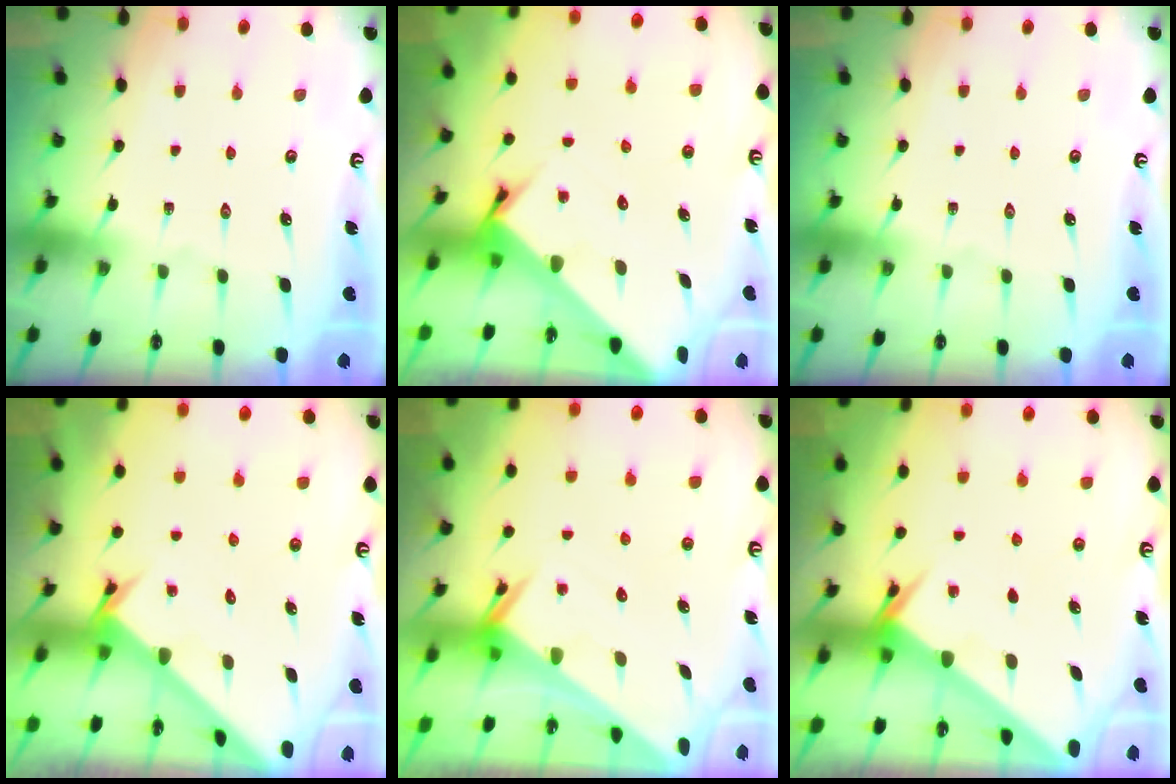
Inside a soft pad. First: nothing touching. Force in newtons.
{"total": 3.0, "press": 3.0, "slide": 0.1}
{"total": 0.0}
{"total": 2.4, "press": 2.4, "slide": 0.1}
{"total": 2.9, "press": 2.9, "slide": 0.3}
{"total": 2.2, "press": 2.2, "slide": 0.1}